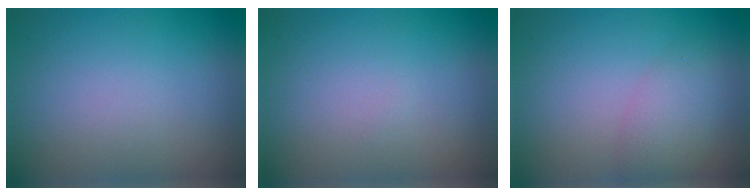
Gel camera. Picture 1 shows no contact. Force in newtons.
{"total": 0.0}
{"total": 2.9, "press": 2.9, "slide": 0.1}